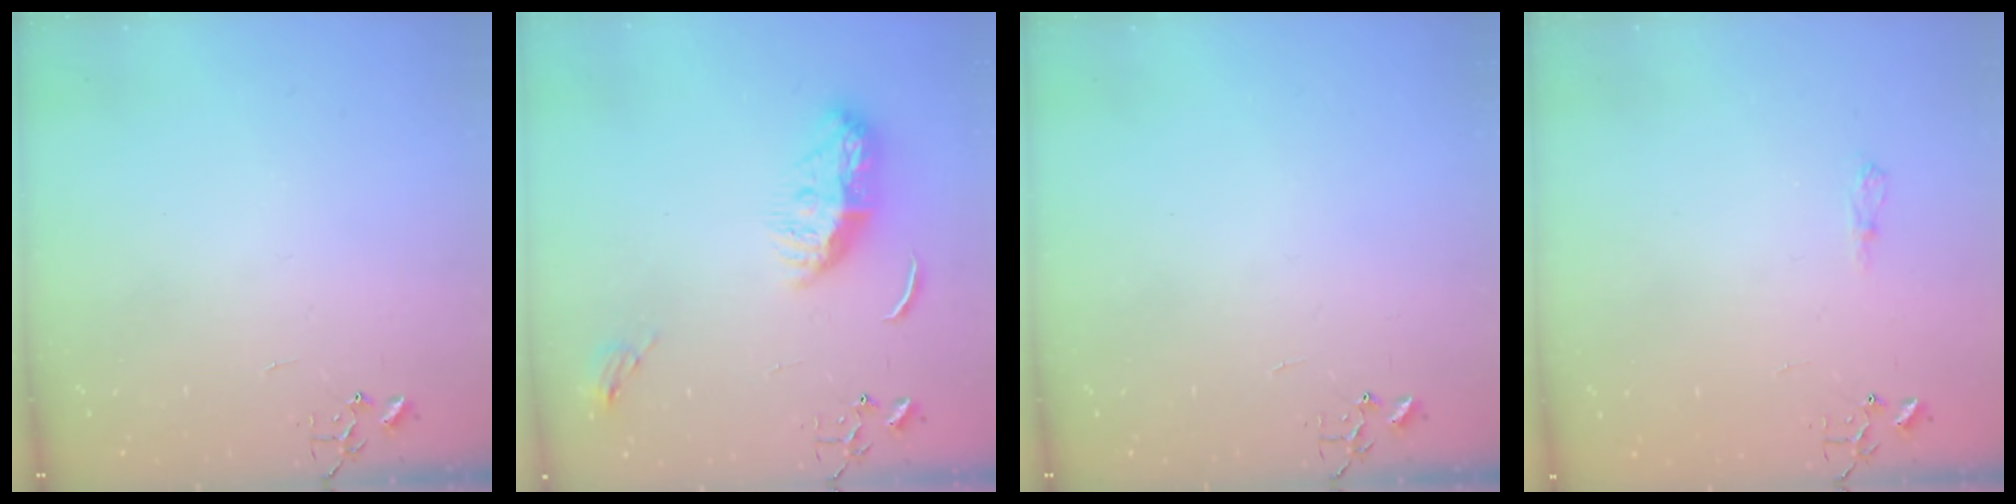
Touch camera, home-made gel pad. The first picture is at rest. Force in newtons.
{"total": 12.0, "press": 11.9, "slide": 0.3}
{"total": 0.0}
{"total": 6.0, "press": 6.0, "slide": 0.7}